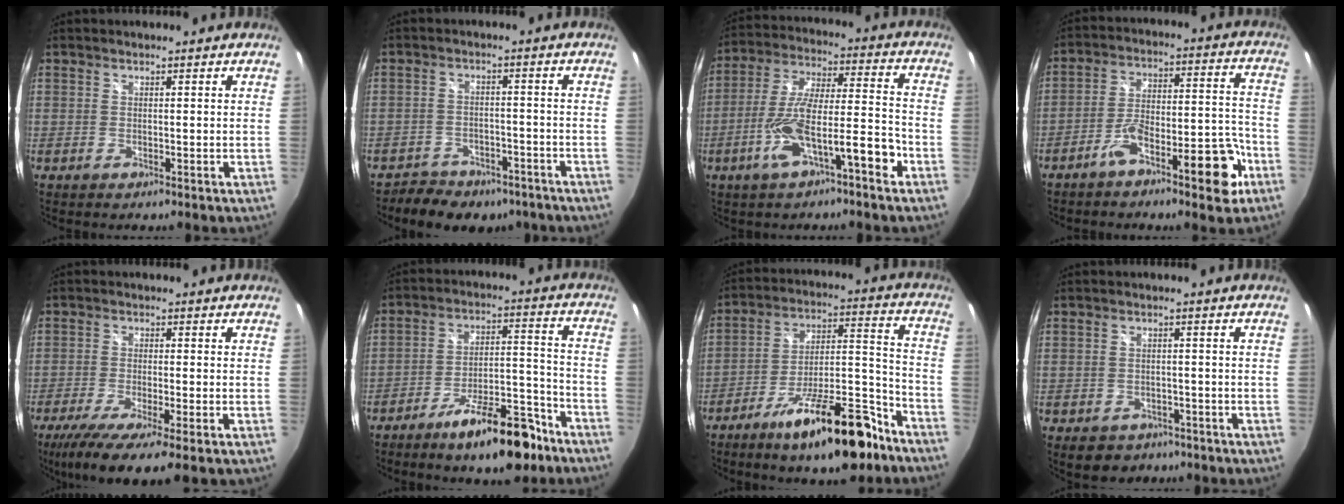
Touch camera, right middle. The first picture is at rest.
{"total": 10.9, "force": [-8.3, 5.8, 4.0], "torque": [-0.093, 0.012, -0.108]}
{"total": 13.6, "force": [-7.0, 2.9, 11.3], "torque": [-0.212, 0.004, -0.119]}
{"total": 12.5, "force": [-7.5, 3.2, 9.5], "torque": [-0.149, 0.022, -0.108]}
{"total": 10.5, "force": [-6.8, 1.0, 7.9], "torque": [-0.164, -0.044, -0.115]}
{"total": 14.8, "force": [-10.7, 4.3, 9.3], "torque": [-0.148, 0.018, -0.158]}
{"total": 19.9, "force": [-13.7, 5.2, 13.6], "torque": [-0.216, 0.008, -0.210]}
{"total": 6.0, "force": [-3.8, 4.2, 2.0], "torque": [-0.045, -0.001, -0.044]}